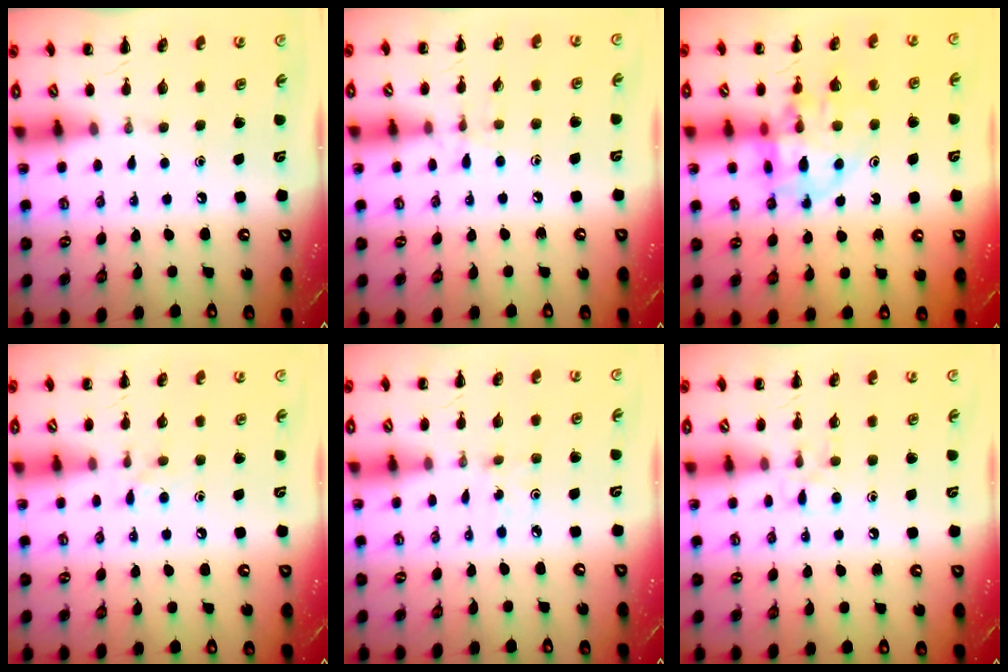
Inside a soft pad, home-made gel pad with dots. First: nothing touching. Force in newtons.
{"total": 6.7, "press": 6.4, "slide": 2.0}
{"total": 14.2, "press": 13.8, "slide": 3.2}
{"total": 5.6, "press": 5.2, "slide": 2.1}
{"total": 0.6, "press": 0.6, "slide": 0.2}
{"total": 7.1, "press": 6.9, "slide": 1.8}